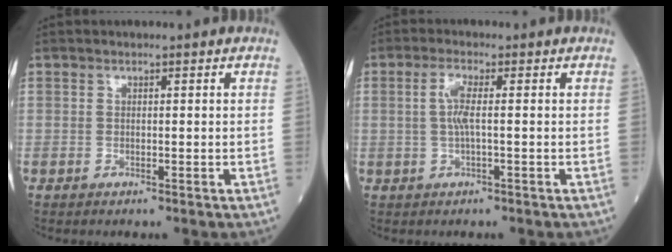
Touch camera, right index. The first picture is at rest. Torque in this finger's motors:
{"motor_torque": [0.60, 0.24, 0.32, 0.08]}